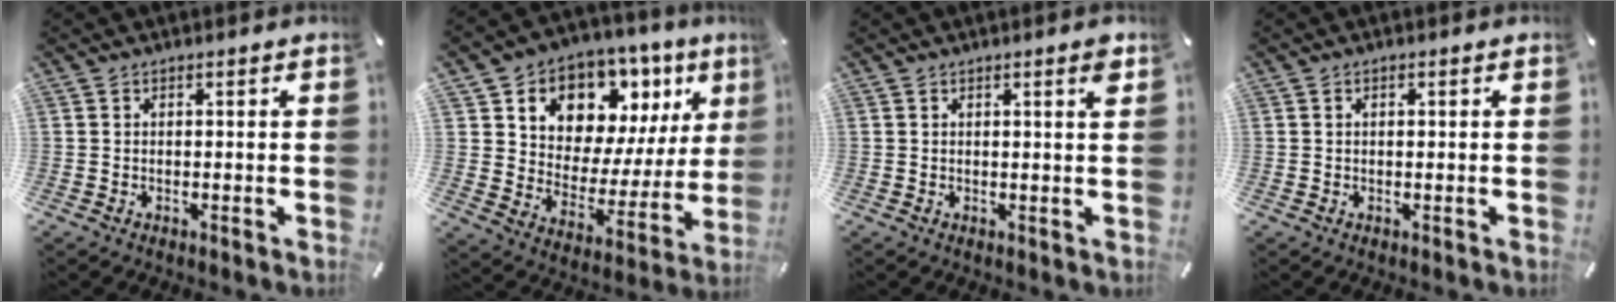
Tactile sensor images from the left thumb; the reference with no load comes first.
{"total": 10.6, "force": [7.4, 7.3, 2.2], "torque": [-0.034, -0.089, 0.131]}
{"total": 2.5, "force": [1.2, 0.3, 2.1], "torque": [-0.030, -0.005, 0.016]}
{"total": 0.7, "force": [0.1, 0.4, 0.6], "torque": [-0.011, 0.003, 0.001]}